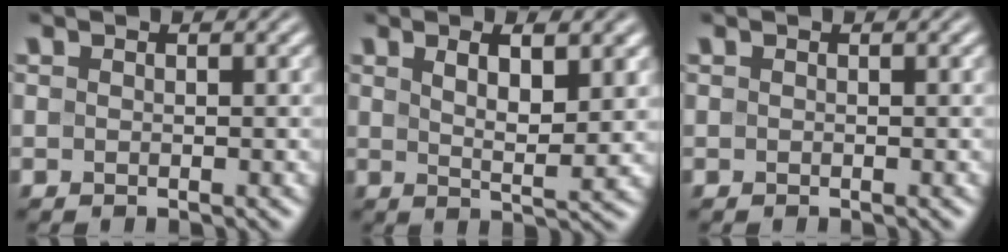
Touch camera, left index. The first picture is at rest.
{"total": 4.4, "force": [1.8, 1.2, 3.9], "torque": [-0.063, -0.008, 0.032]}
{"total": 0.0}